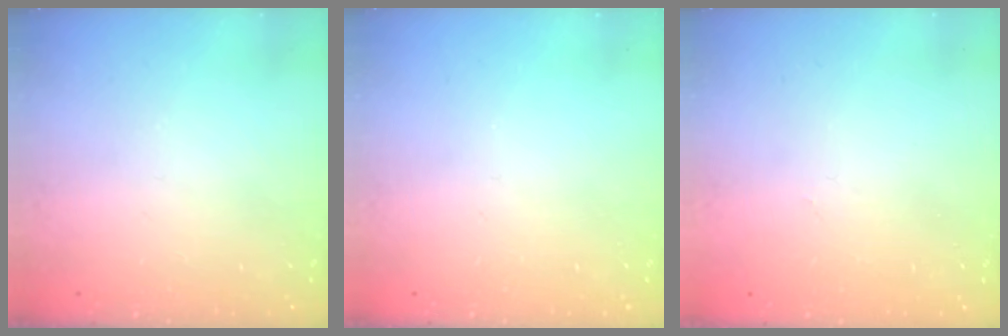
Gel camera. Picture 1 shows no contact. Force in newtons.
{"total": 0.0}
{"total": 0.0}